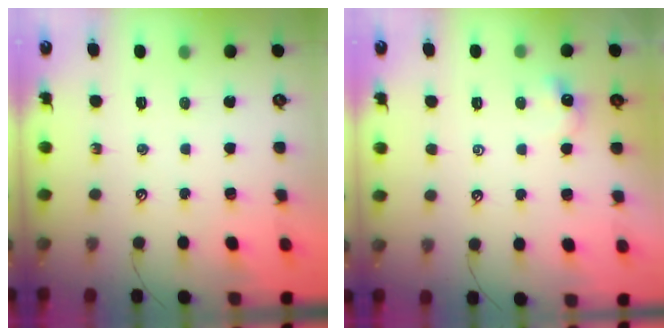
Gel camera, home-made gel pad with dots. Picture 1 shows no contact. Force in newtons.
{"total": 0.8, "press": 0.7, "slide": 0.4}